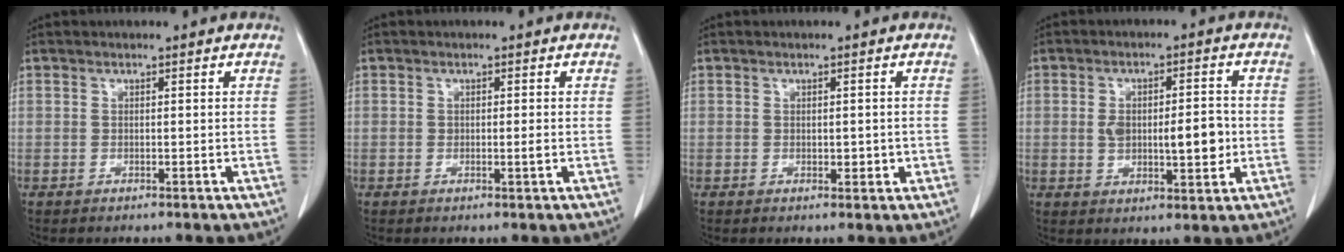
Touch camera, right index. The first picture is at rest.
{"total": 1.1, "force": [-0.1, 0.2, 1.1], "torque": [-0.018, -0.003, -0.001]}
{"total": 1.7, "force": [-0.1, 1.0, 1.4], "torque": [-0.013, 0.000, 0.004]}
{"total": 8.6, "force": [-0.4, 3.4, 7.9], "torque": [-0.130, 0.008, 0.002]}